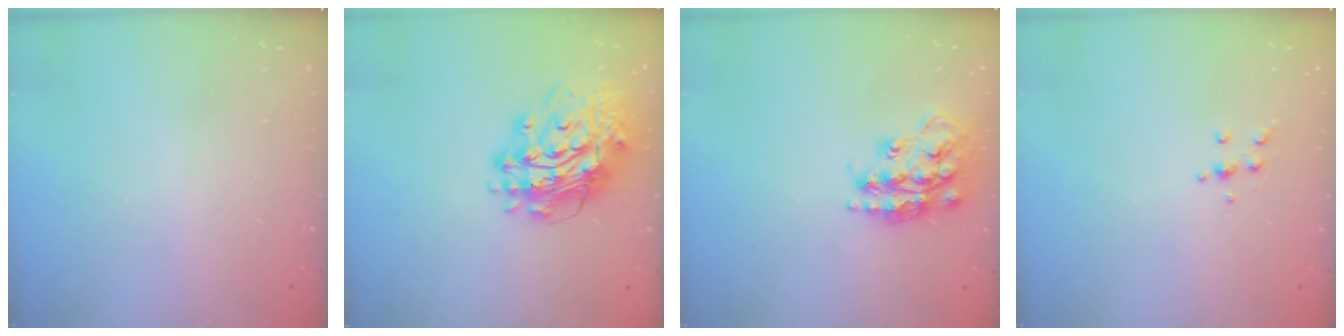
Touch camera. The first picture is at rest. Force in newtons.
{"total": 15.8, "press": 15.7, "slide": 1.7}
{"total": 17.1, "press": 17.1, "slide": 1.0}
{"total": 4.0, "press": 3.8, "slide": 1.0}